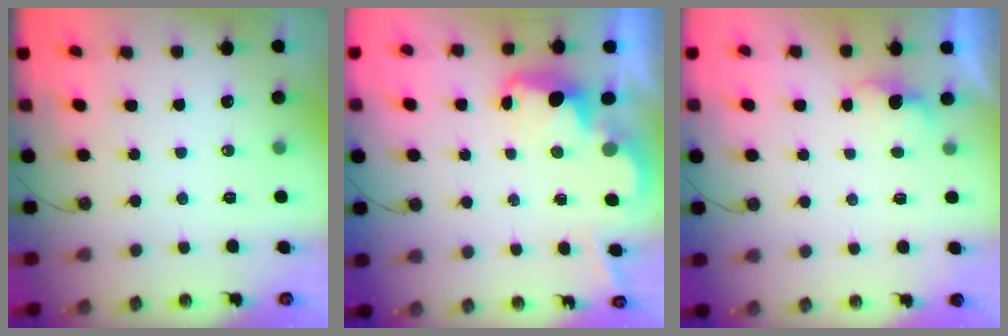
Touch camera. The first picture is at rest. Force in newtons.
{"total": 2.6, "press": 2.6, "slide": 0.4}
{"total": 1.5, "press": 1.3, "slide": 0.8}